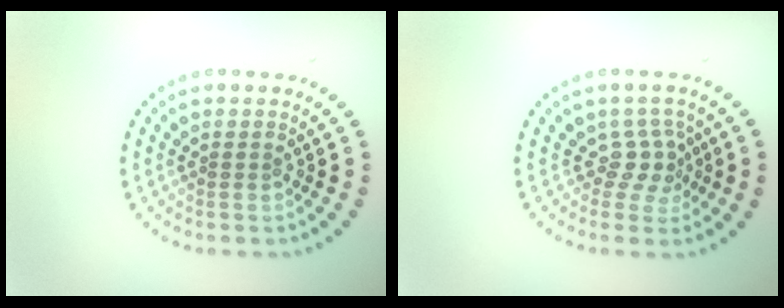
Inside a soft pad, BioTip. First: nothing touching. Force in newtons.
{"total": 2.3, "press": 1.5, "slide": 1.7}